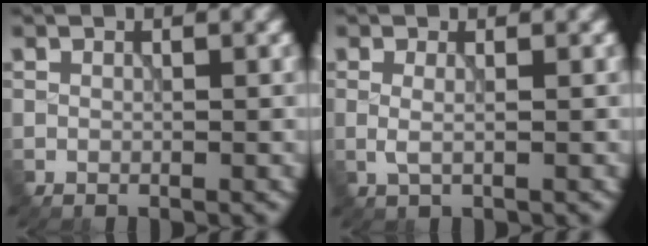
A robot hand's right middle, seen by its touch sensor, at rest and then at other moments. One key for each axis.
{"total": 1.1, "fx": 0.1, "fy": 0.3, "fz": 1.1, "tx": -0.022, "ty": -0.001, "tz": -0.002}